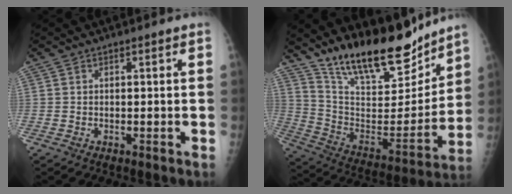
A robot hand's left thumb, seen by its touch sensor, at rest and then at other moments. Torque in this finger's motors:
{"motor_torque": [0.36, 0.24, 1.40, -1.38, 0.11]}